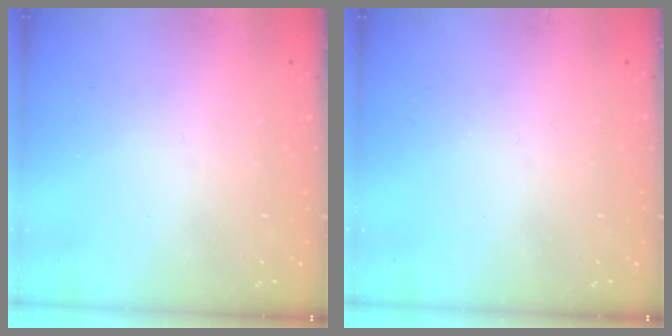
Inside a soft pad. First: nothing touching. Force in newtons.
{"total": 0.0}